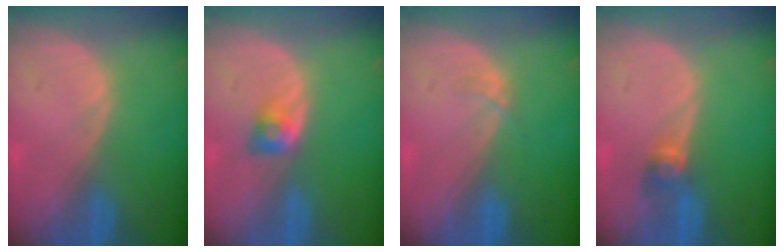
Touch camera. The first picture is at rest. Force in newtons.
{"total": 2.8, "press": 2.4, "slide": 1.4}
{"total": 0.9, "press": 0.9, "slide": 0.1}
{"total": 2.6, "press": 2.5, "slide": 0.6}